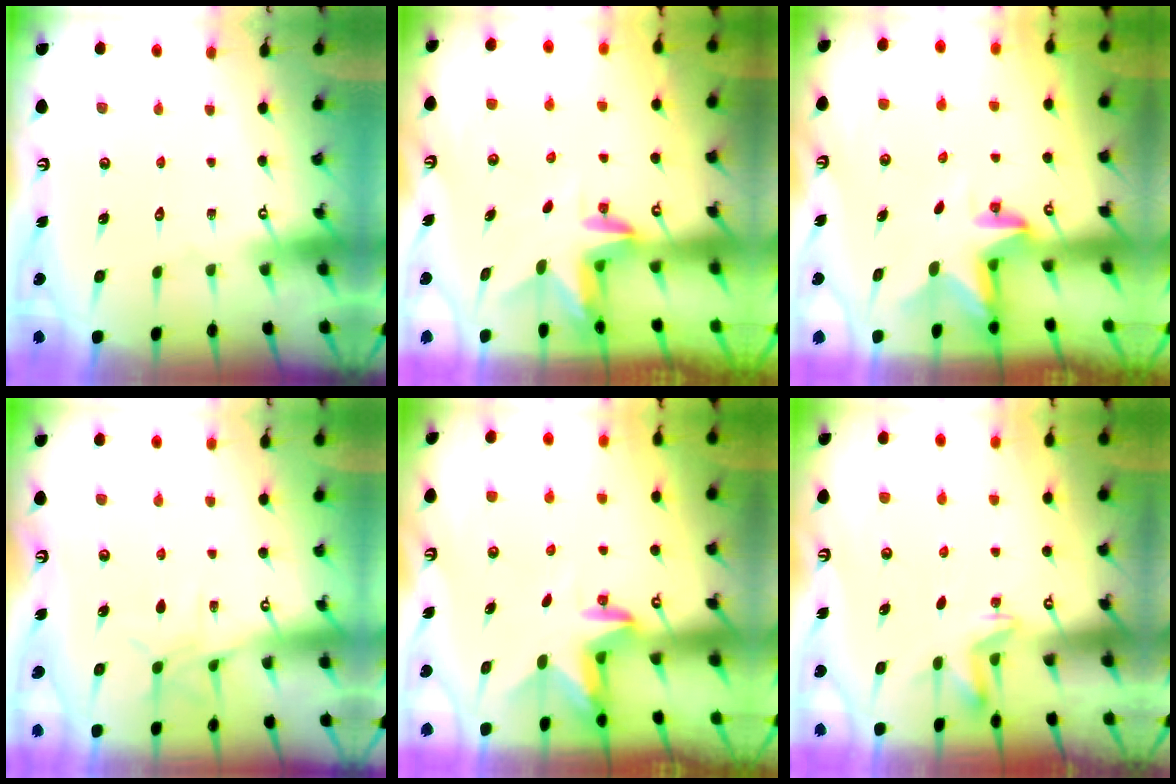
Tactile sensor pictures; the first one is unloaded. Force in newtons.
{"total": 2.8, "press": 2.8, "slide": 0.1}
{"total": 2.9, "press": 2.9, "slide": 0.2}
{"total": 7.9, "press": 7.9, "slide": 0.6}
{"total": 2.9, "press": 2.8, "slide": 0.7}
{"total": 2.8, "press": 2.7, "slide": 0.9}